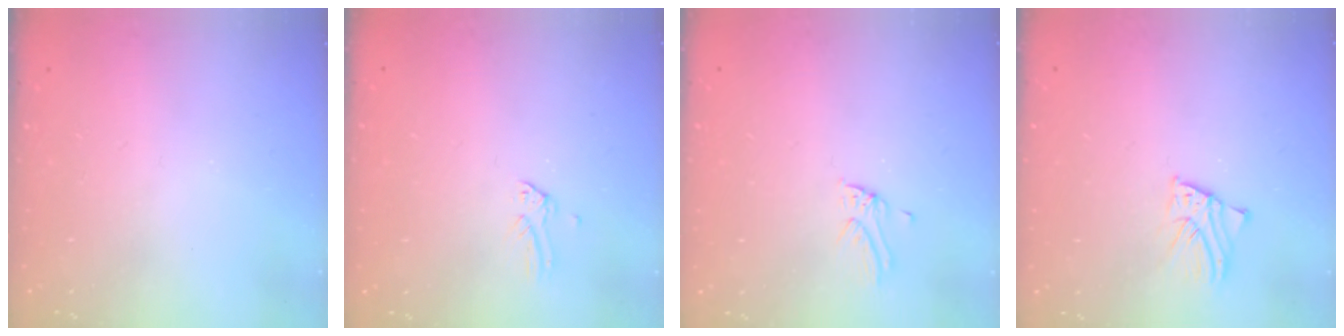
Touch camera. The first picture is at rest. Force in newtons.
{"total": 0.0}
{"total": 1.7, "press": 1.7, "slide": 0.1}
{"total": 2.6, "press": 2.6, "slide": 0.1}